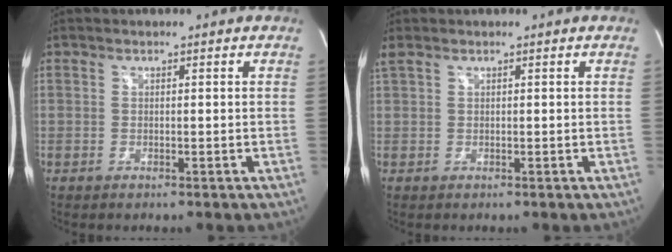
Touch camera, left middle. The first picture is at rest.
{"total": 1.2, "force": [0.9, 0.2, 0.6], "torque": [-0.030, 0.025, 0.026]}